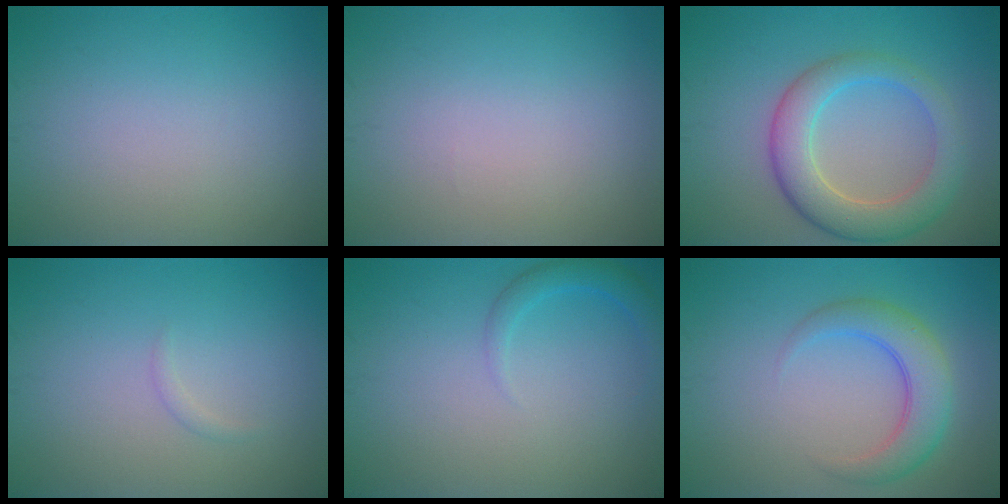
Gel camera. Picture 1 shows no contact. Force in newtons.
{"total": 0.0}
{"total": 5.8, "press": 5.8, "slide": 0.3}
{"total": 0.6, "press": 0.6, "slide": 0.0}
{"total": 1.8, "press": 1.8, "slide": 0.2}
{"total": 4.3, "press": 4.3, "slide": 0.2}